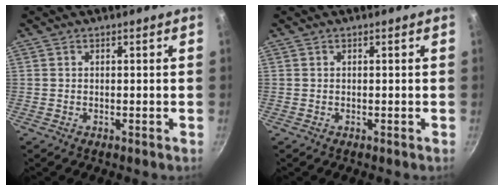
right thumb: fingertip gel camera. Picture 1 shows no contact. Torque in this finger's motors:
{"motor_torque": [0.00, 0.00, 0.00, 0.00, 0.00]}